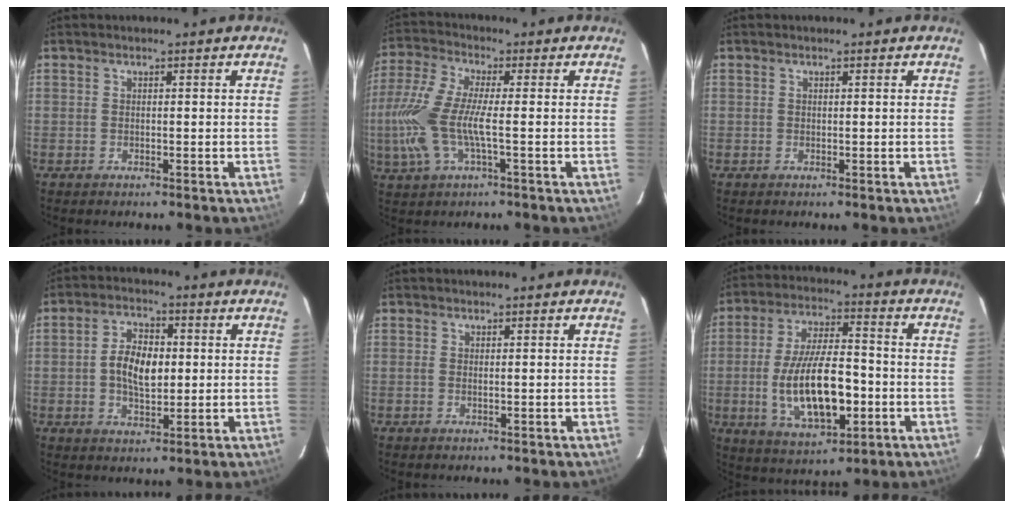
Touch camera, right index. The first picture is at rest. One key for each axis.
{"total": 12.9, "fx": -2.1, "fy": 3.5, "fz": 12.2, "tx": -0.269, "ty": -0.005, "tz": -0.042}
{"total": 0.0}
{"total": 7.9, "fx": 0.1, "fy": 4.4, "fz": 6.5, "tx": -0.125, "ty": 0.011, "tz": 0.003}
{"total": 0.6, "fx": 0.1, "fy": 0.1, "fz": 0.6, "tx": -0.014, "ty": 0.000, "tz": 0.000}
{"total": 16.7, "fx": -3.6, "fy": 6.7, "fz": 14.9, "tx": -0.289, "ty": -0.007, "tz": -0.049}